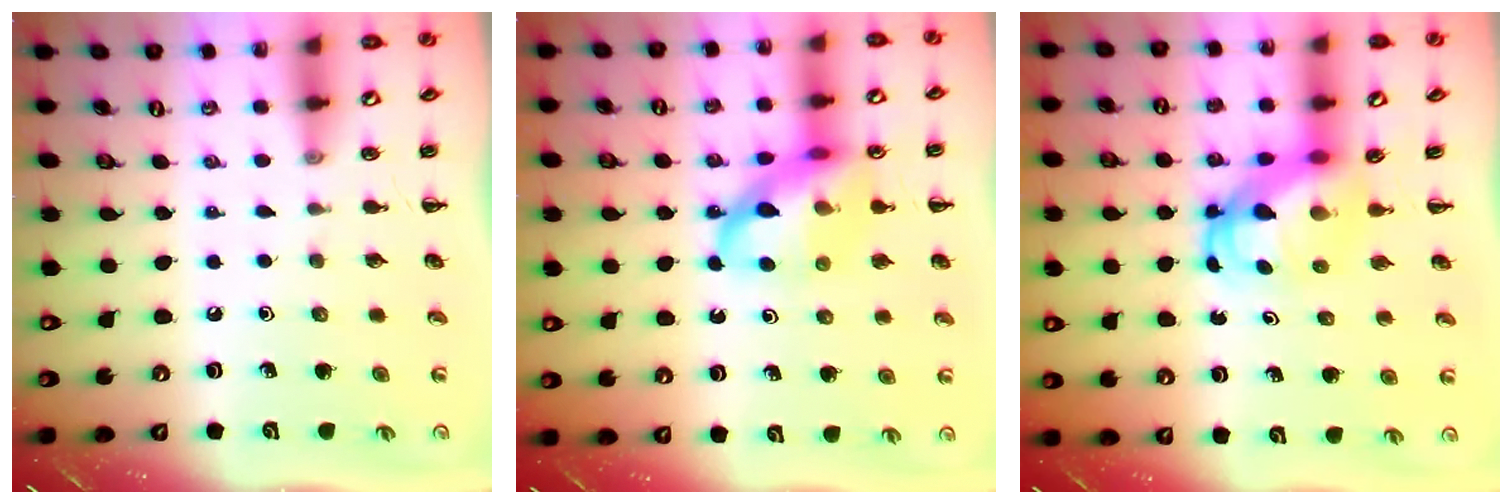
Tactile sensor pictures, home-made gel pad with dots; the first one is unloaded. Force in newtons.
{"total": 15.2, "press": 15.0, "slide": 2.6}
{"total": 6.1, "press": 6.1, "slide": 0.6}